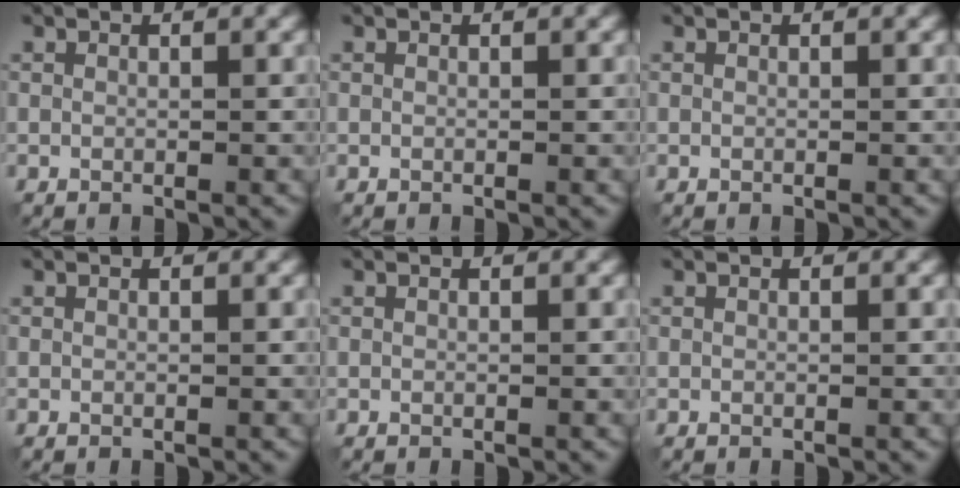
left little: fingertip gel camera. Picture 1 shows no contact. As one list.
[{"total": 0.0}, {"total": 0.0}, {"total": 0.0}, {"total": 0.0}, {"total": 0.0}]